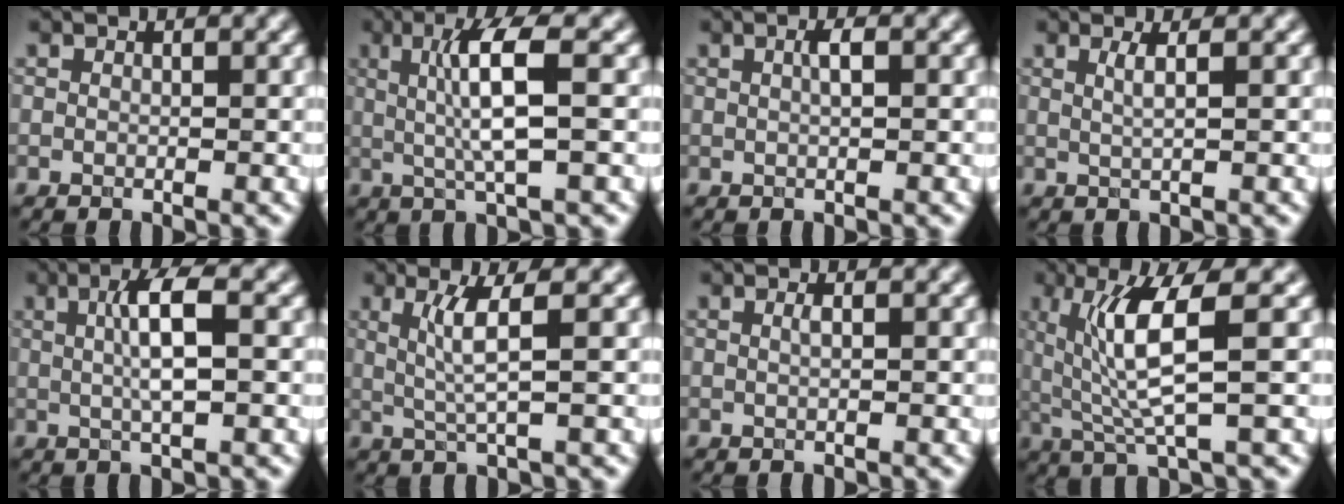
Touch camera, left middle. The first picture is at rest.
{"total": 5.3, "force": [0.7, 0.7, 5.2], "torque": [-0.101, 0.003, 0.019]}
{"total": 1.2, "force": [0.2, 0.2, 1.2], "torque": [-0.021, 0.005, 0.003]}
{"total": 1.9, "force": [0.5, 0.6, 1.7], "torque": [-0.025, 0.000, 0.004]}
{"total": 4.4, "force": [0.5, 0.9, 4.3], "torque": [-0.075, 0.003, 0.010]}
{"total": 3.4, "force": [0.7, 0.4, 3.3], "torque": [-0.070, -0.003, 0.022]}
{"total": 0.8, "force": [0.1, 0.3, 0.8], "torque": [-0.011, 0.003, 0.000]}
{"total": 6.5, "force": [1.2, 1.3, 6.3], "torque": [-0.122, -0.008, 0.030]}